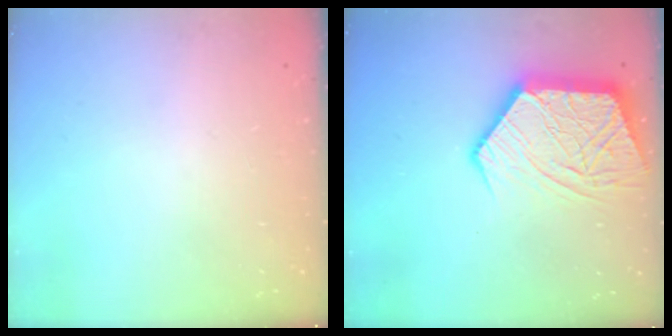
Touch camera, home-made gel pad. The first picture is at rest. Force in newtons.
{"total": 19.9, "press": 19.8, "slide": 1.7}